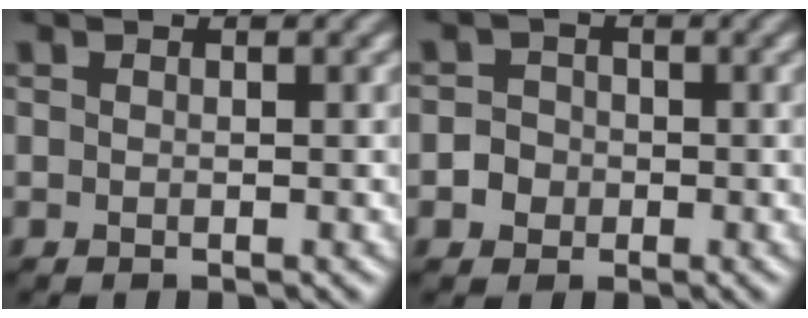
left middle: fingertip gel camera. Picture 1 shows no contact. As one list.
[{"total": 1.9, "force": [-0.5, 1.7, 0.6], "torque": [0.004, 0.000, -0.015]}]